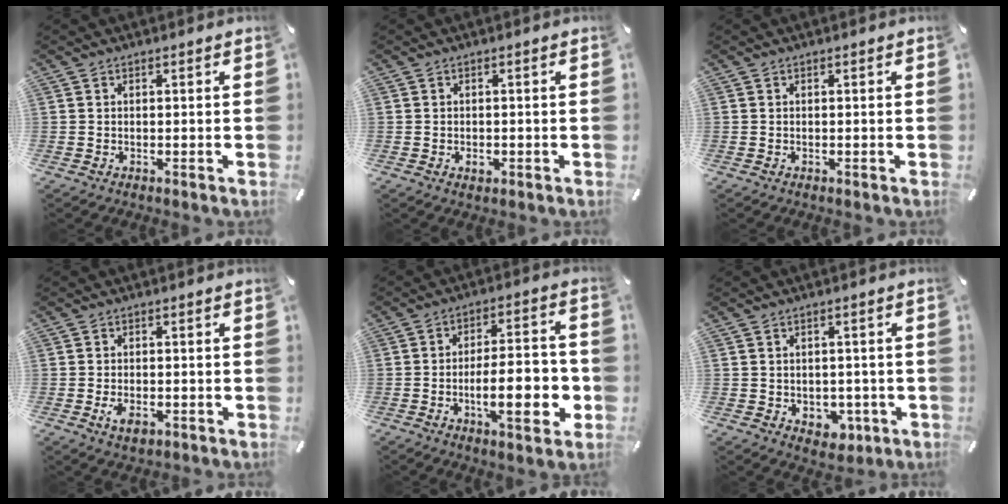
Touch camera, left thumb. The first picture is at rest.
{"total": 1.6, "force": [-0.5, 1.3, 0.8], "torque": [-0.014, 0.001, -0.009]}
{"total": 0.0}
{"total": 3.9, "force": [-1.5, 2.2, 2.8], "torque": [-0.066, 0.000, -0.030]}
{"total": 15.1, "force": [-3.6, 5.4, 13.7], "torque": [-0.201, 0.004, -0.055]}
{"total": 3.8, "force": [-0.7, 3.4, 1.6], "torque": [-0.004, -0.002, -0.014]}